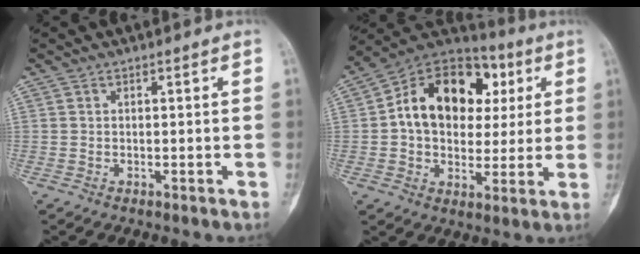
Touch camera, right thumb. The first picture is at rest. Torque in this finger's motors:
{"motor_torque": [-1.08, 1.88, 0.46, -0.25, 0.14]}